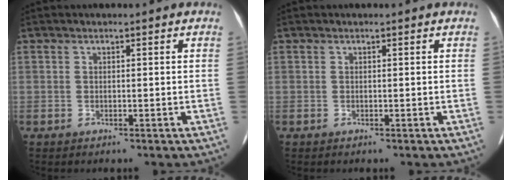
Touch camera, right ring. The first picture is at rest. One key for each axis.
{"total": 0.0}